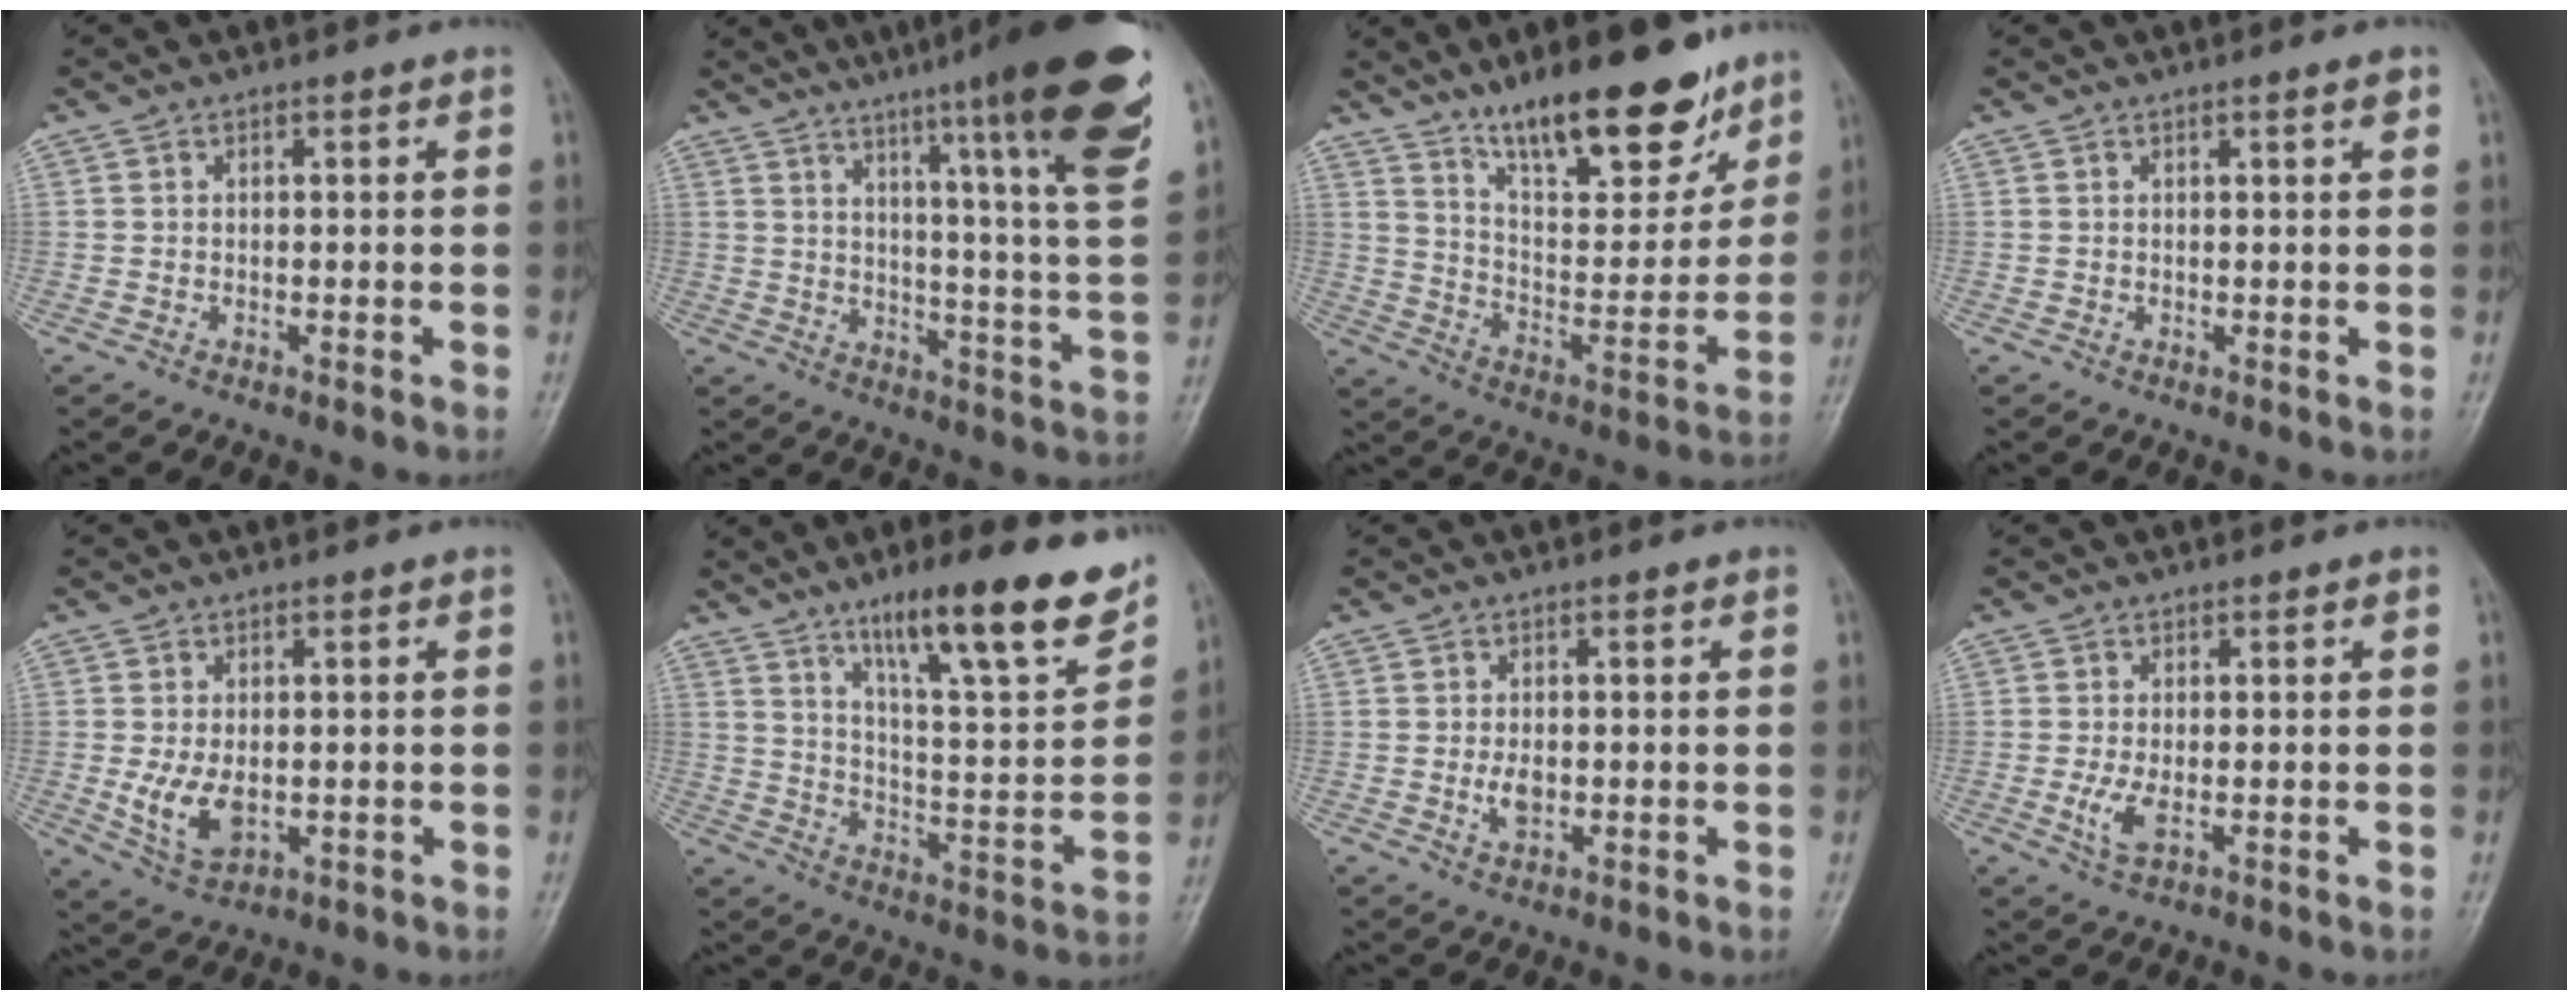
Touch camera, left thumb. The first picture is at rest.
{"total": 23.7, "force": [15.1, 1.3, 18.3], "torque": [-0.238, -0.069, 0.204]}
{"total": 20.2, "force": [14.4, 6.5, 12.6], "torque": [-0.148, -0.085, 0.239]}
{"total": 1.2, "force": [0.7, 0.1, 1.0], "torque": [-0.011, -0.002, 0.010]}
{"total": 6.7, "force": [-0.7, 4.0, 5.2], "torque": [-0.097, -0.013, -0.003]}
{"total": 19.8, "force": [13.3, 3.7, 14.2], "torque": [-0.185, -0.068, 0.213]}
{"total": 2.8, "force": [-0.3, 1.7, 2.3], "torque": [-0.041, -0.004, -0.003]}
{"total": 3.4, "force": [-0.4, 1.5, 3.0], "torque": [-0.070, -0.010, -0.006]}